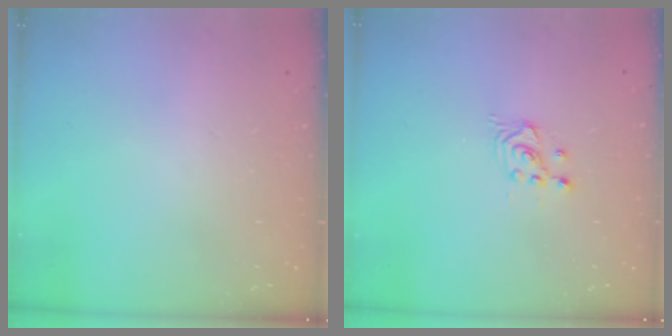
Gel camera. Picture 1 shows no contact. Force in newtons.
{"total": 2.5, "press": 2.5, "slide": 0.3}